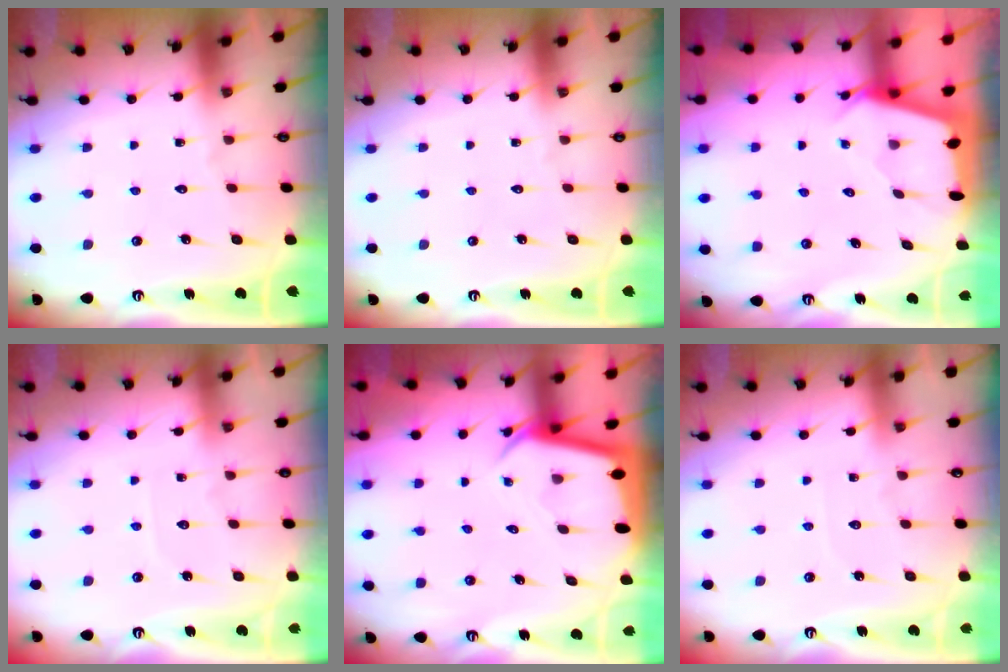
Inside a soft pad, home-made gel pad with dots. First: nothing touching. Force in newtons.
{"total": 0.0}
{"total": 2.6, "press": 2.6, "slide": 0.3}
{"total": 3.9, "press": 3.9, "slide": 0.5}
{"total": 2.8, "press": 2.8, "slide": 0.3}
{"total": 2.4, "press": 2.4, "slide": 0.4}